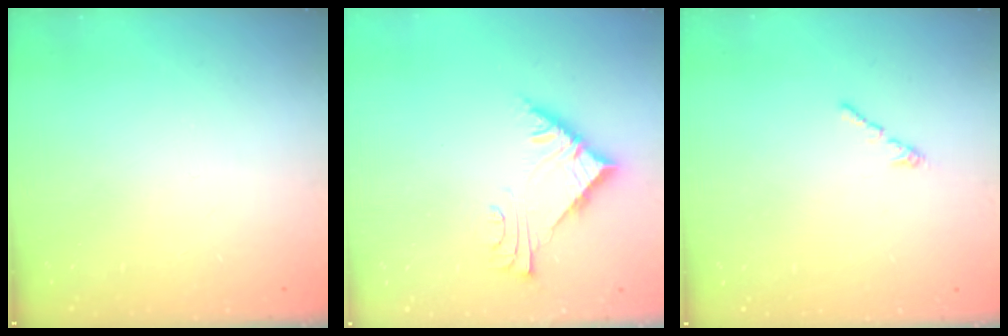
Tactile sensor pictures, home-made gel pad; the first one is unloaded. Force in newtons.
{"total": 6.9, "press": 6.8, "slide": 0.5}
{"total": 0.7, "press": 0.6, "slide": 0.4}